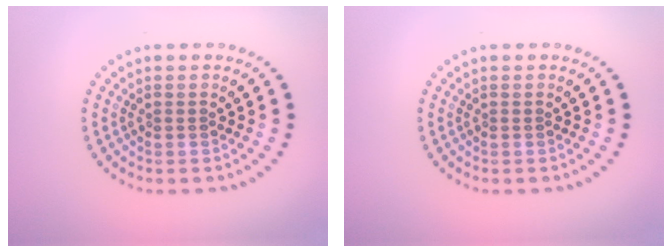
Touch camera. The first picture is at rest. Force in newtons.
{"total": 0.0}